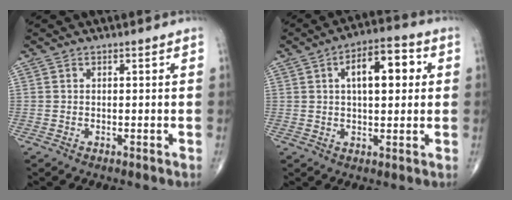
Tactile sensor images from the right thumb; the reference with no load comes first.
{"total": 10.6, "force": [2.5, 5.0, 9.1], "torque": [-0.117, 0.017, 0.030]}